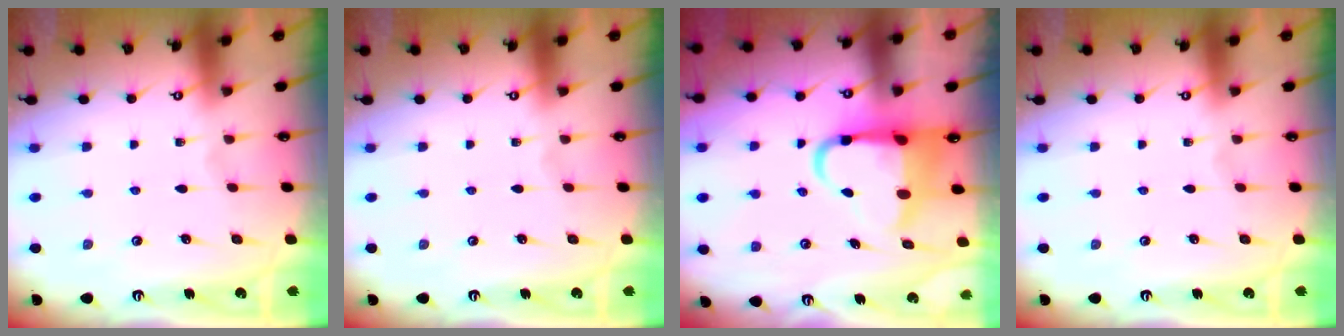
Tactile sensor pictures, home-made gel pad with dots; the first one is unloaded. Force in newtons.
{"total": 0.0}
{"total": 9.3, "press": 9.2, "slide": 1.5}
{"total": 0.0}